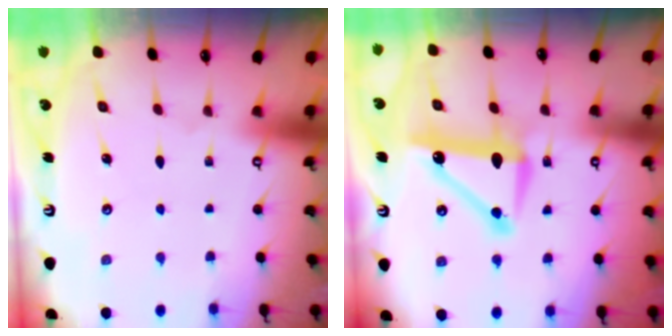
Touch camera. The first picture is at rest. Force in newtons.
{"total": 10.7, "press": 10.7, "slide": 0.2}